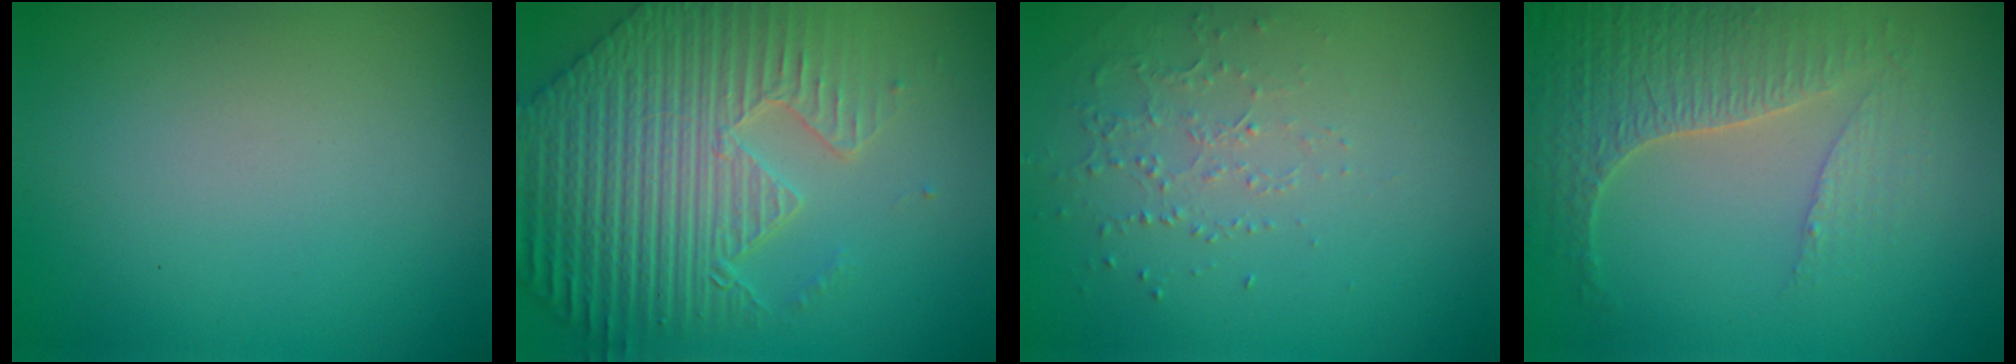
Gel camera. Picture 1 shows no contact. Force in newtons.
{"total": 9.0, "press": 6.5, "slide": 6.3}
{"total": 1.0, "press": 0.7, "slide": 0.8}
{"total": 3.9, "press": 3.8, "slide": 0.7}